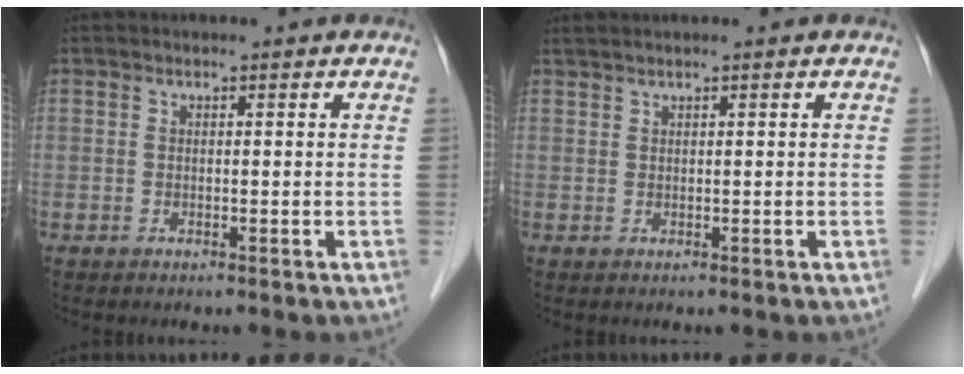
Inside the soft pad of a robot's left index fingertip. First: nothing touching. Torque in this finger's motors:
{"motor_torque": [-0.08, 0.00, -0.01, -0.01]}